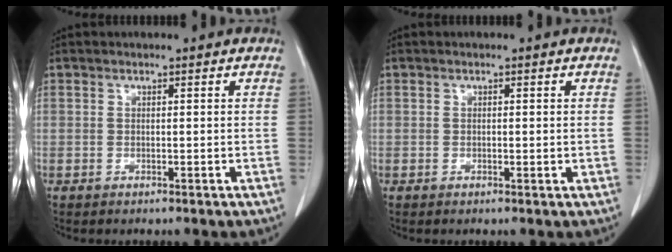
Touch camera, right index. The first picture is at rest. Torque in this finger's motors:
{"motor_torque": [-0.07, -0.07, -0.02, -0.01]}